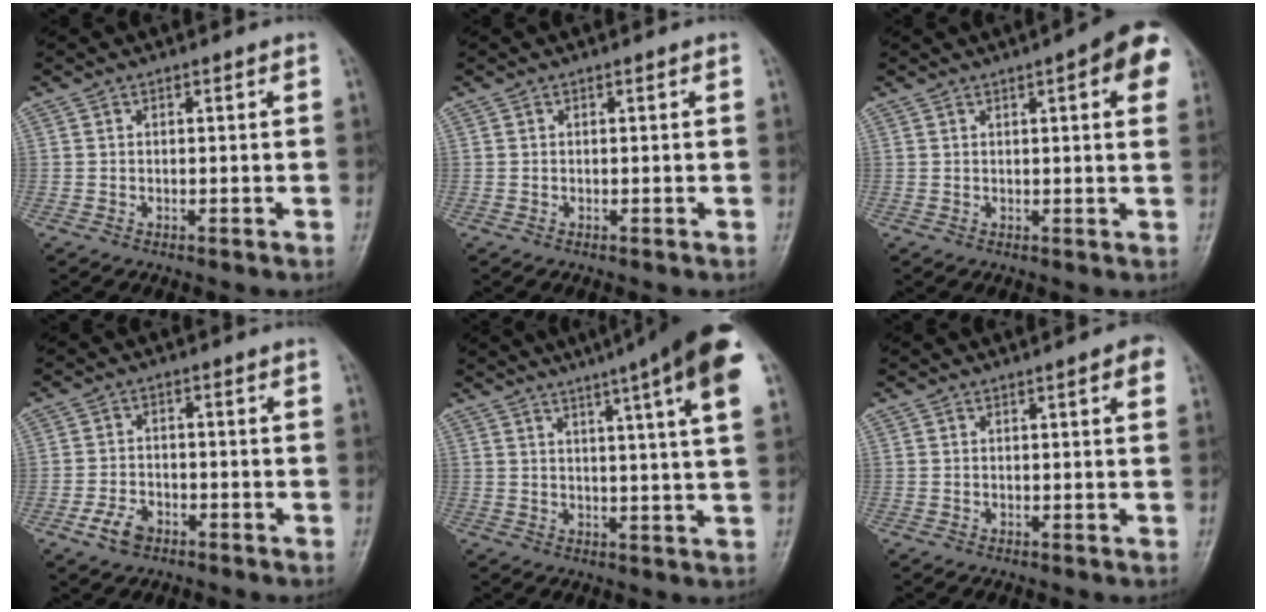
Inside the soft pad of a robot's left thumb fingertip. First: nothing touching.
{"total": 0.0}
{"total": 8.9, "force": [3.3, 2.3, 8.0], "torque": [-0.080, 0.003, 0.031]}
{"total": 4.5, "force": [-2.6, 2.9, 2.4], "torque": [-0.040, 0.013, -0.046]}
{"total": 17.5, "force": [10.0, 1.2, 14.3], "torque": [-0.196, -0.007, 0.113]}
{"total": 2.9, "force": [1.2, 0.7, 2.5], "torque": [-0.025, 0.002, 0.010]}